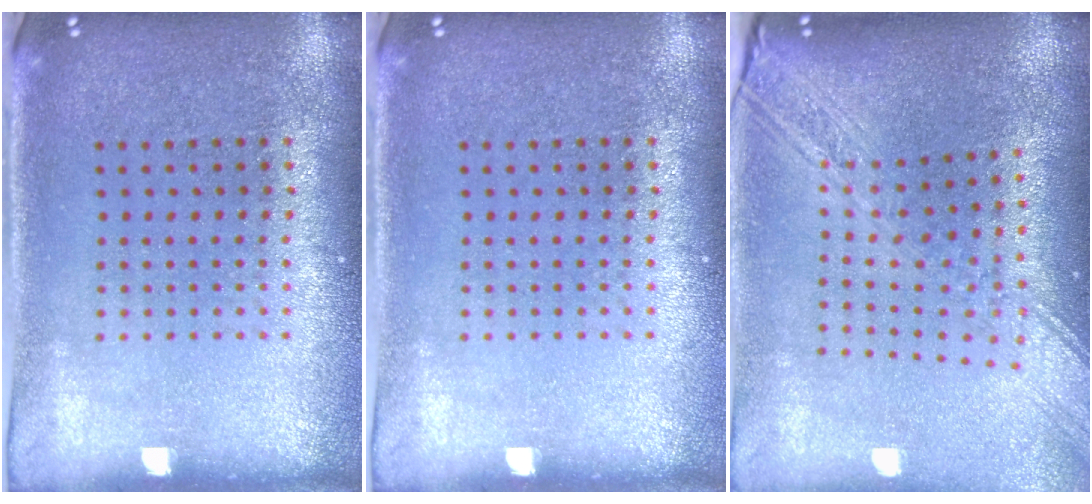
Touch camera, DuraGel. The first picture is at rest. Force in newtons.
{"total": 0.0}
{"total": 2.8, "press": 2.2, "slide": 1.7}